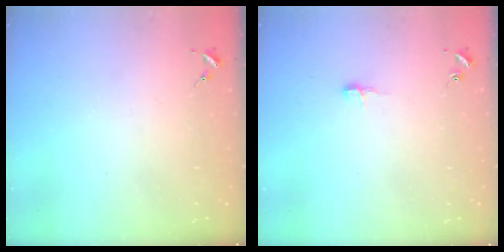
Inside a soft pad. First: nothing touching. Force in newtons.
{"total": 4.6, "press": 4.6, "slide": 0.5}